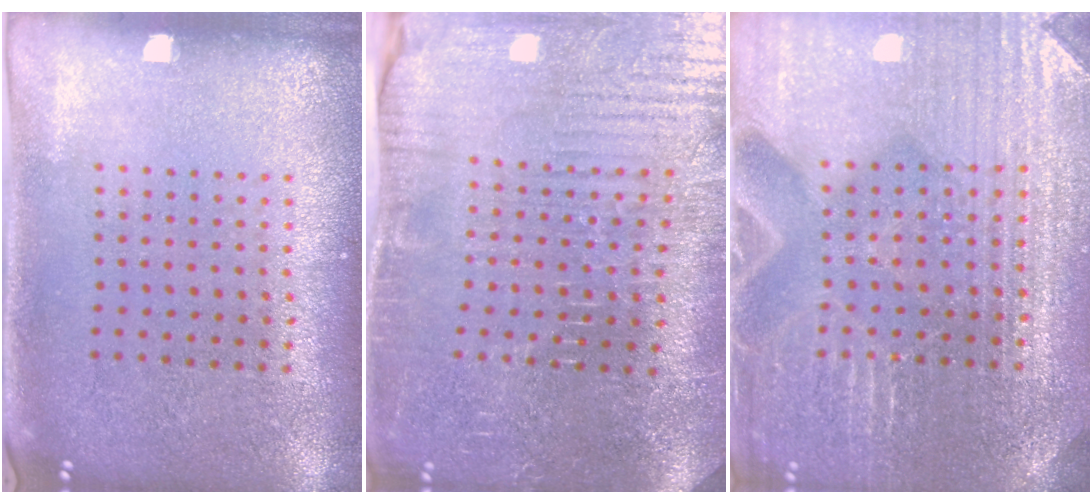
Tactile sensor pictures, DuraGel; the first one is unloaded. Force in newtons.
{"total": 4.2, "press": 4.2, "slide": 0.4}
{"total": 4.4, "press": 4.3, "slide": 1.2}